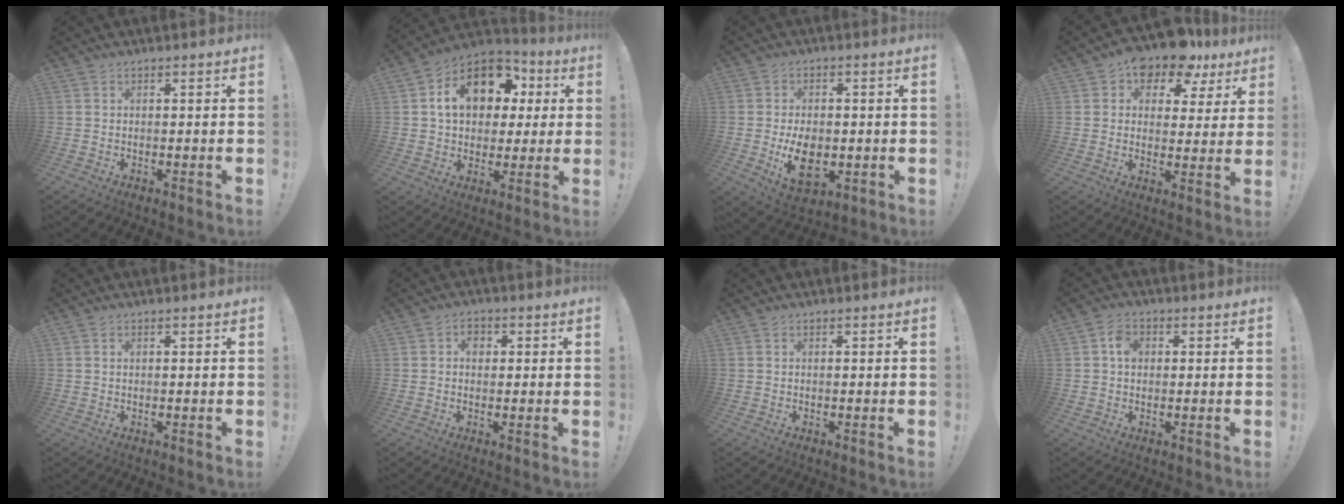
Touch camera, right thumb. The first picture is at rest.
{"total": 16.2, "force": [5.1, 11.9, 9.8], "torque": [-0.147, -0.011, 0.099]}
{"total": 10.8, "force": [-2.2, 7.2, 7.6], "torque": [-0.122, -0.003, -0.036]}
{"total": 11.2, "force": [8.2, 6.1, 4.7], "torque": [-0.070, -0.061, 0.146]}
{"total": 0.0}
{"total": 3.3, "force": [0.7, 2.5, 2.0], "torque": [-0.026, 0.001, 0.010]}
{"total": 0.0}
{"total": 4.1, "force": [0.6, 3.2, 2.5], "torque": [-0.033, 0.004, 0.008]}